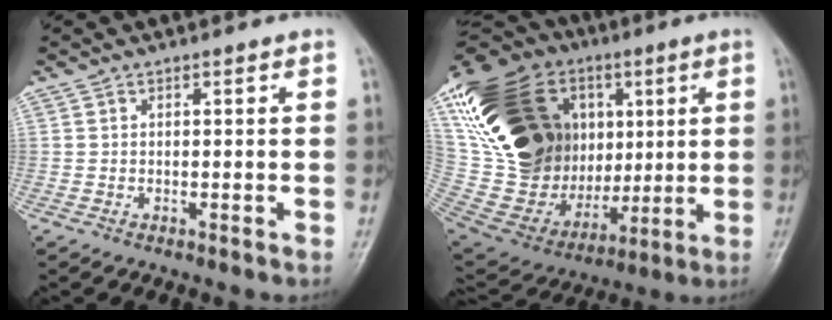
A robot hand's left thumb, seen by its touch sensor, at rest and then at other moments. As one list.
[{"total": 36.5, "force": [7.9, 25.3, 25.0], "torque": [-0.491, 0.030, 0.162]}]